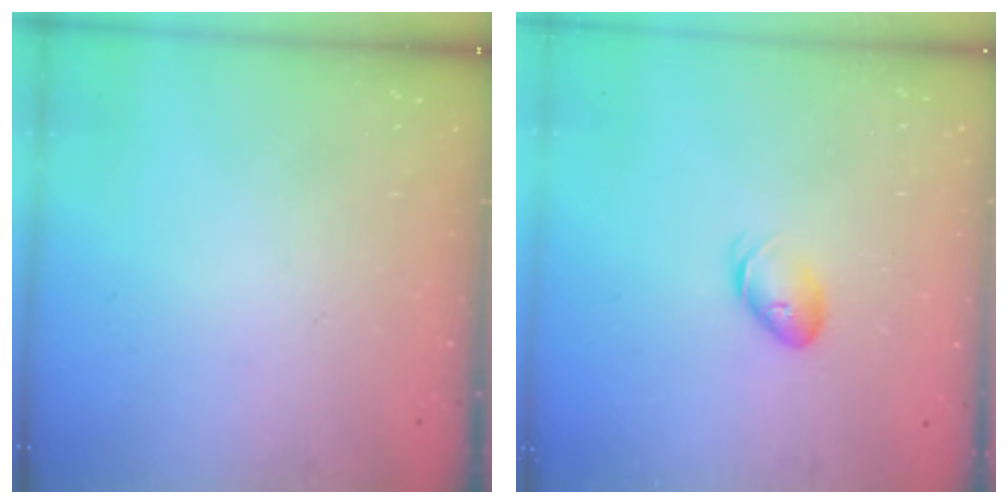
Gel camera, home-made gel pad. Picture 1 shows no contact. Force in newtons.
{"total": 6.4, "press": 6.3, "slide": 1.0}